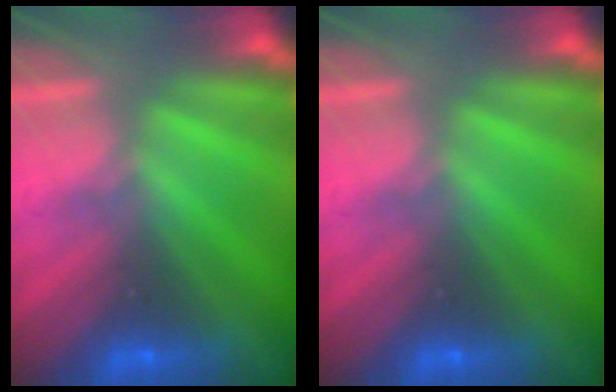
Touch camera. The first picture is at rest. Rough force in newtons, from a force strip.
{"total": 0.0}